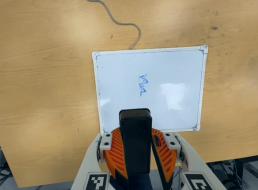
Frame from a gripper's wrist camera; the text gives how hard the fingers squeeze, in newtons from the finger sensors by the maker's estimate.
{"total": 9.9, "left": 9.6, "right": 10.2}